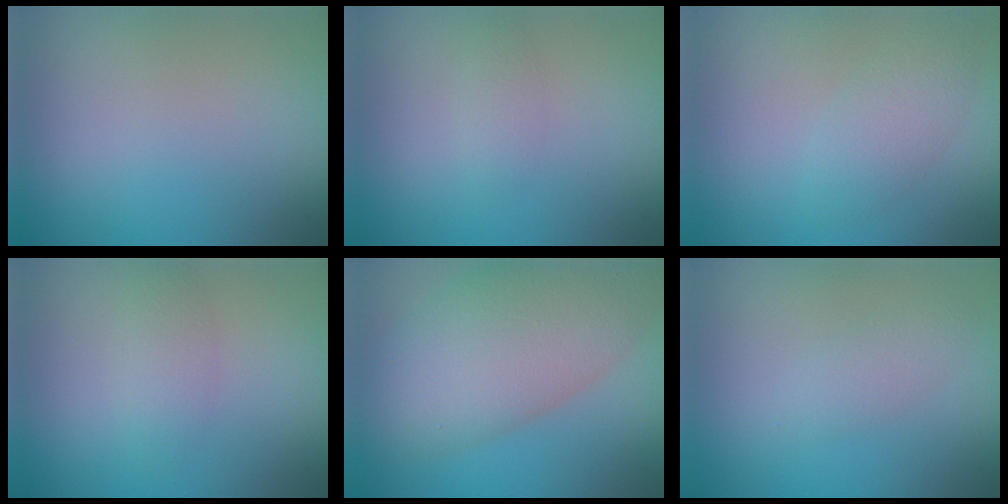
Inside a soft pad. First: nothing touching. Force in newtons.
{"total": 1.1, "press": 1.1, "slide": 0.0}
{"total": 2.7, "press": 2.7, "slide": 0.0}
{"total": 1.9, "press": 1.9, "slide": 0.0}
{"total": 10.8, "press": 10.8, "slide": 0.5}
{"total": 1.7, "press": 1.7, "slide": 0.1}